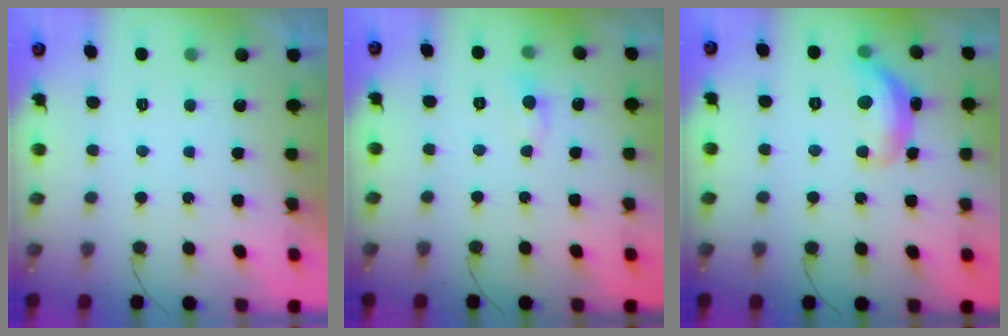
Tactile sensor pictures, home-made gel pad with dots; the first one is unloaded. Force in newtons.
{"total": 5.5, "press": 5.4, "slide": 0.8}
{"total": 13.5, "press": 13.5, "slide": 0.9}